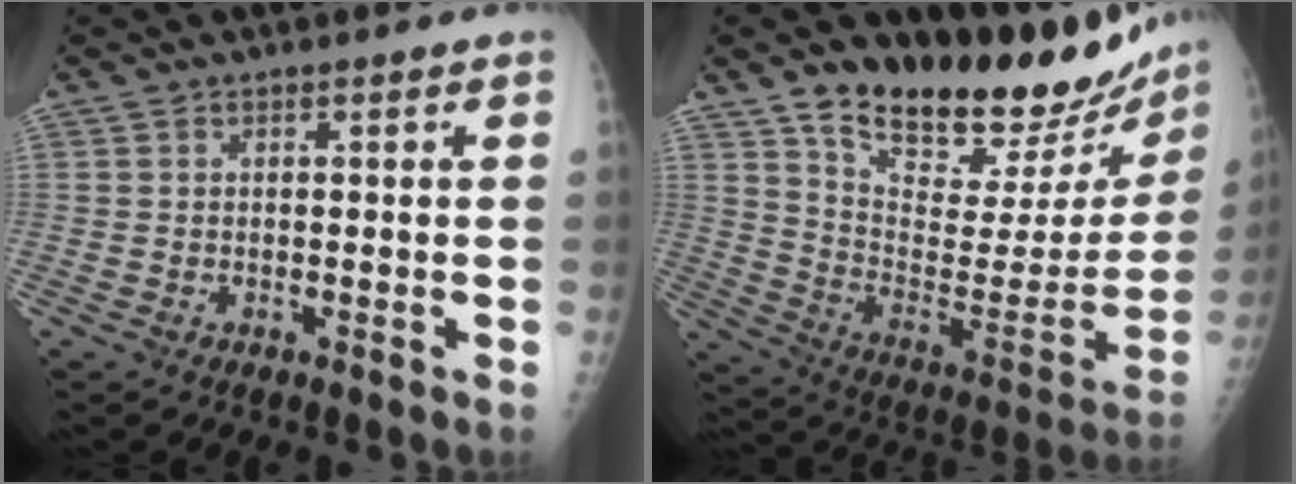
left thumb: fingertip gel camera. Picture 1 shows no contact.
{"total": 24.6, "force": [21.4, 6.9, 9.9], "torque": [-0.113, -0.148, 0.318]}